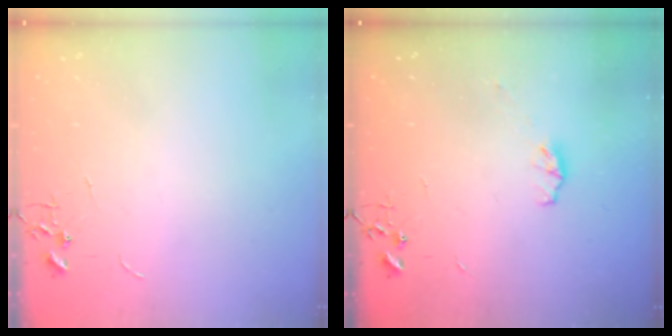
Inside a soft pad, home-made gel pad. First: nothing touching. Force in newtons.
{"total": 4.4, "press": 4.4, "slide": 0.6}